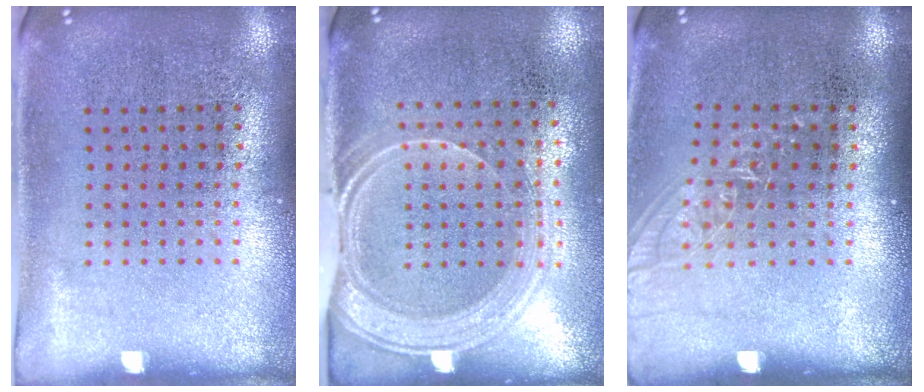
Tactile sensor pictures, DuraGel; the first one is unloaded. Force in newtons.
{"total": 1.7, "press": 1.4, "slide": 1.0}
{"total": 1.0, "press": 1.0, "slide": 0.3}